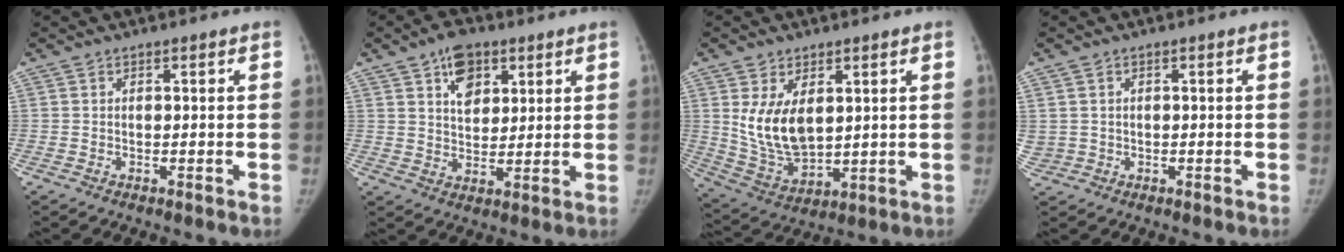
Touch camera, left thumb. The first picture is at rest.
{"total": 8.0, "force": [4.1, 5.0, 4.8], "torque": [-0.047, -0.020, 0.067]}
{"total": 10.9, "force": [2.8, 6.3, 8.4], "torque": [-0.141, -0.024, 0.073]}
{"total": 3.1, "force": [0.4, 2.9, 0.9], "torque": [-0.022, 0.004, 0.019]}